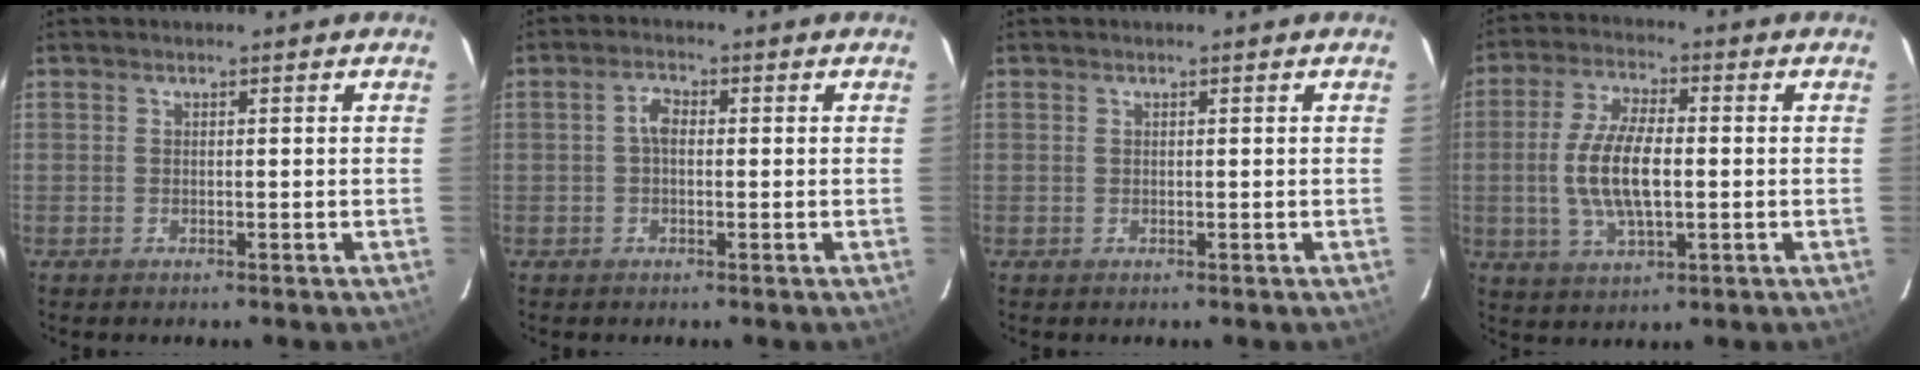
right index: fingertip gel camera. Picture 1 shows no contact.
{"total": 2.6, "force": [0.0, 1.6, 2.1], "torque": [-0.042, 0.010, 0.000]}
{"total": 0.0}
{"total": 10.8, "force": [-0.8, 4.2, 9.9], "torque": [-0.203, 0.003, -0.014]}